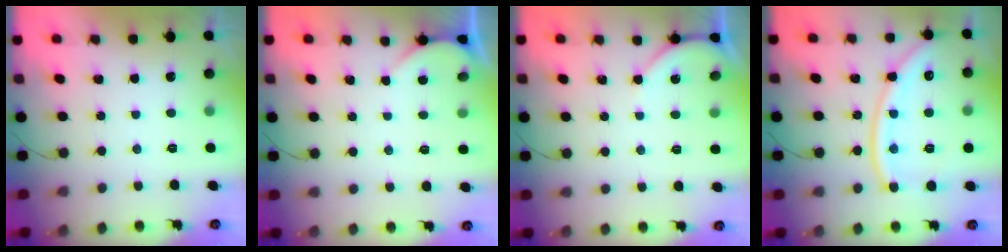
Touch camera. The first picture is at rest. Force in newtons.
{"total": 2.3, "press": 2.3, "slide": 0.2}
{"total": 3.9, "press": 3.8, "slide": 0.5}
{"total": 14.5, "press": 14.4, "slide": 1.5}